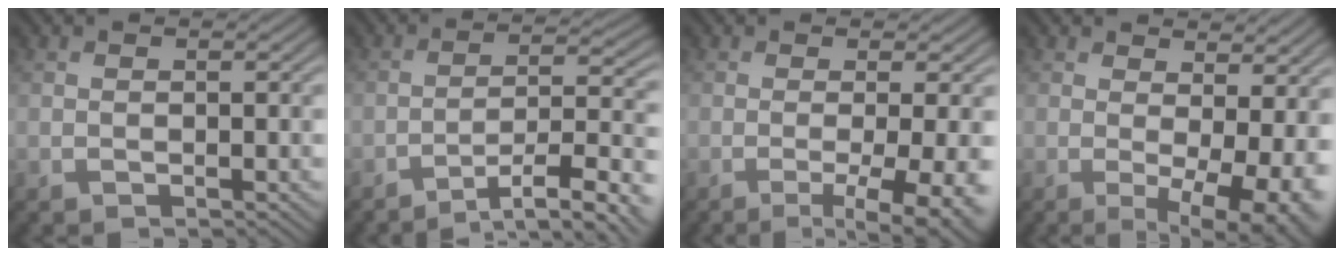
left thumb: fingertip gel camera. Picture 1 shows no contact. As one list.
[{"total": 10.8, "force": [-7.2, 2.5, 7.7], "torque": [-0.125, 0.004, -0.101]}, {"total": 7.6, "force": [-2.1, 1.7, 7.1], "torque": [-0.097, -0.006, -0.025]}, {"total": 9.4, "force": [0.3, 3.2, 8.8], "torque": [-0.115, -0.006, 0.013]}]